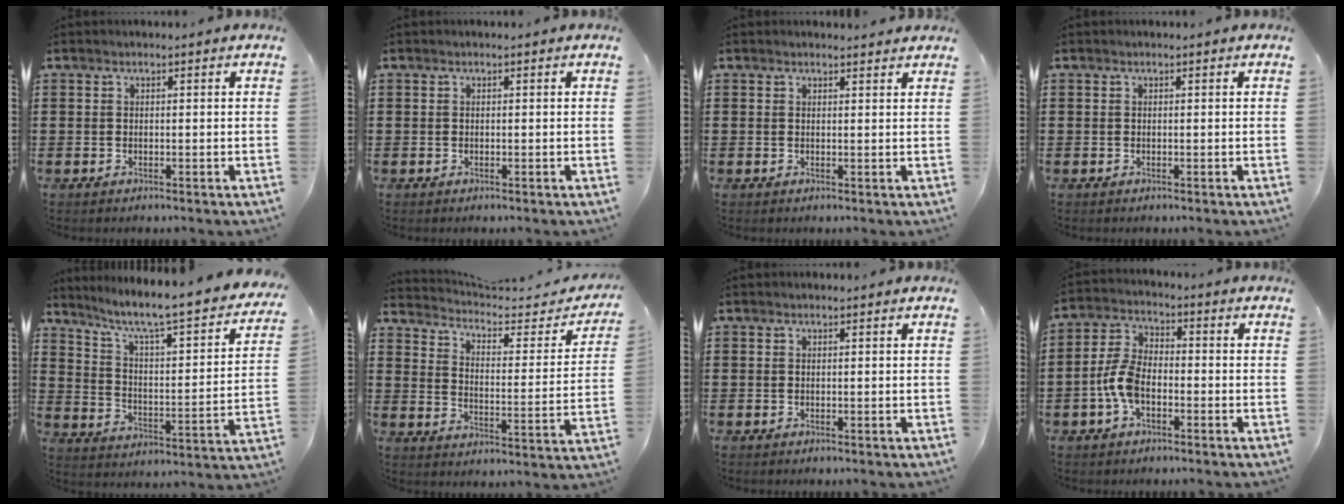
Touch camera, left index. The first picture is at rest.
{"total": 0.0}
{"total": 0.9, "force": [0.9, 0.2, 0.1], "torque": [-0.003, 0.000, 0.018]}
{"total": 0.0}
{"total": 6.5, "force": [5.1, 0.2, 4.0], "torque": [-0.100, -0.047, 0.075]}
{"total": 3.7, "force": [3.3, 0.9, 1.5], "torque": [-0.051, -0.023, 0.049]}
{"total": 0.0}
{"total": 6.3, "force": [-2.1, 3.4, 4.9], "torque": [-0.125, 0.000, -0.047]}